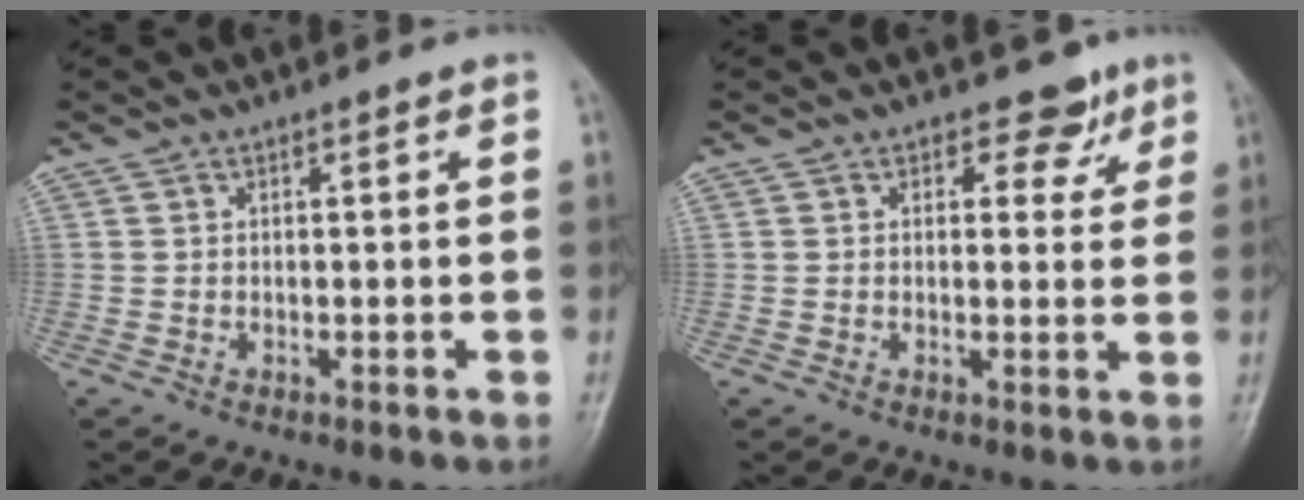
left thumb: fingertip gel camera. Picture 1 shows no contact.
{"total": 4.2, "force": [2.7, 2.8, 1.5], "torque": [0.013, -0.011, 0.032]}